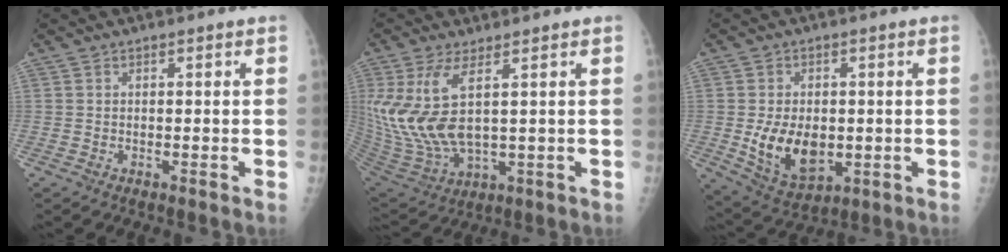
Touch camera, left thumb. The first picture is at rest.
{"total": 14.8, "force": [3.5, 6.8, 12.7], "torque": [-0.284, -0.019, 0.089]}
{"total": 11.3, "force": [-1.2, 7.3, 8.5], "torque": [-0.115, -0.011, -0.002]}